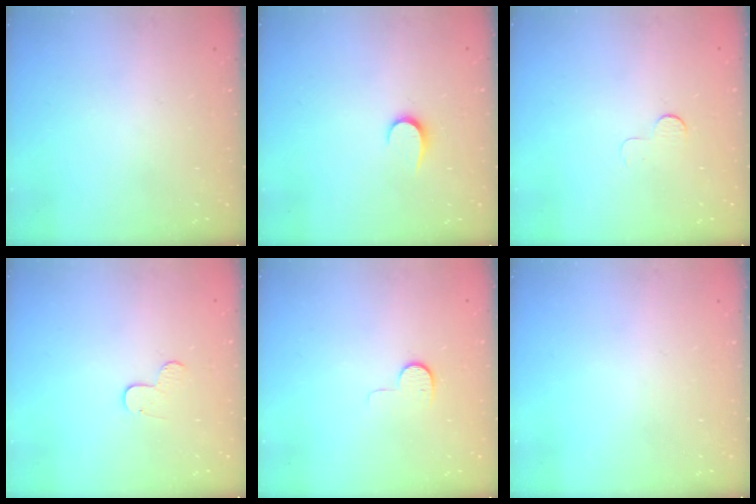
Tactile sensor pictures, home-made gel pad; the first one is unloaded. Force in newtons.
{"total": 5.0, "press": 5.0, "slide": 0.5}
{"total": 3.2, "press": 3.1, "slide": 0.3}
{"total": 3.7, "press": 3.7, "slide": 0.4}
{"total": 6.8, "press": 6.8, "slide": 0.6}
{"total": 0.0}